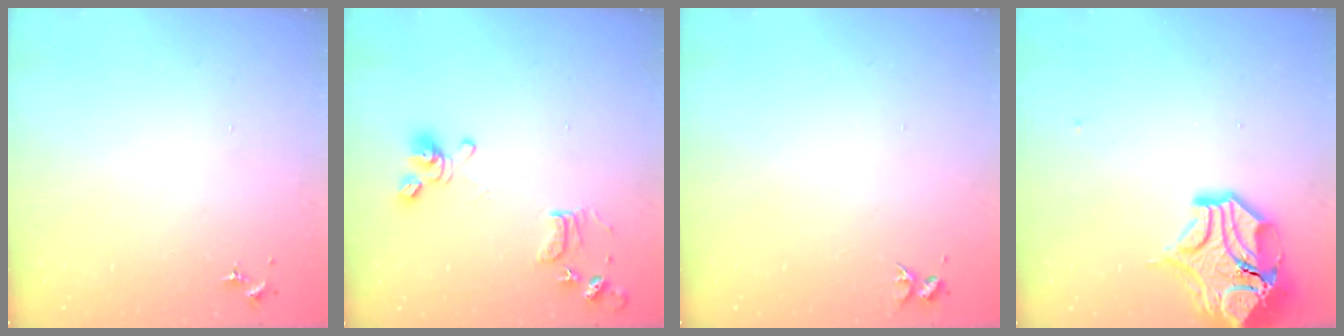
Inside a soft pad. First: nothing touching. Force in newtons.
{"total": 11.9, "press": 11.8, "slide": 1.3}
{"total": 3.3, "press": 3.3, "slide": 0.4}
{"total": 16.7, "press": 16.5, "slide": 2.5}